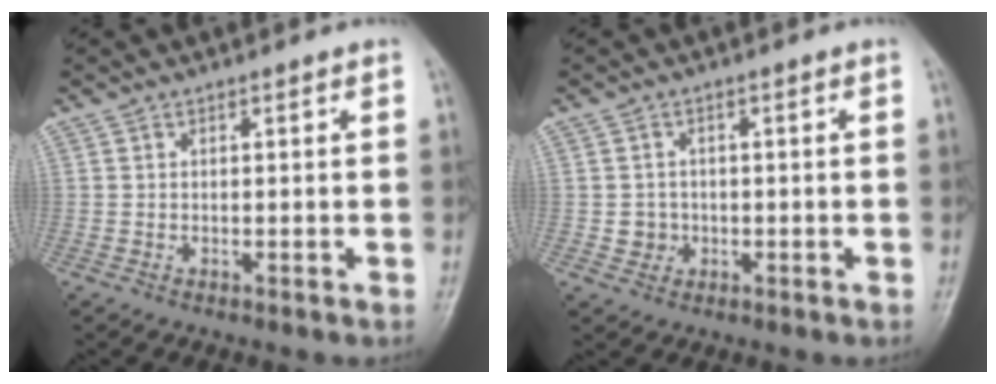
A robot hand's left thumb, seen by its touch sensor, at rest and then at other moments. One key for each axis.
{"total": 2.6, "fx": -0.4, "fy": 2.5, "fz": 0.5, "tx": 0.008, "ty": 0.007, "tz": -0.004}